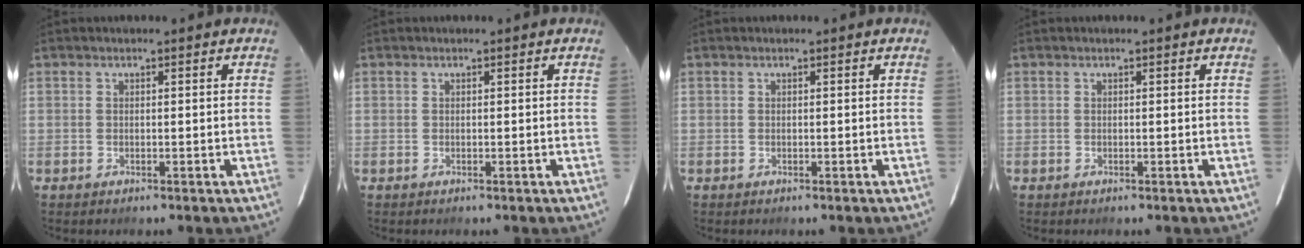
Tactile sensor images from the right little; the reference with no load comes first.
{"total": 0.0}
{"total": 0.0}
{"total": 0.0}